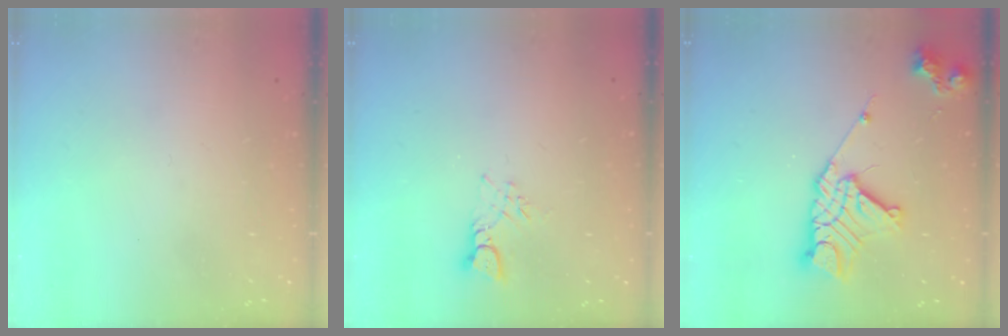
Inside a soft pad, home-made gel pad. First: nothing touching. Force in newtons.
{"total": 3.5, "press": 3.5, "slide": 0.1}
{"total": 15.5, "press": 15.4, "slide": 1.3}